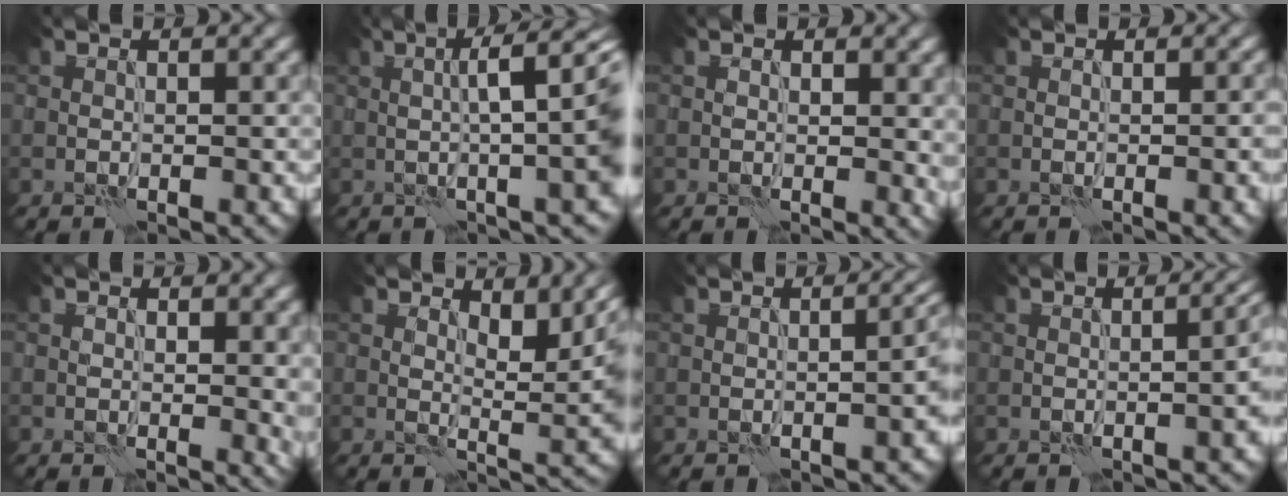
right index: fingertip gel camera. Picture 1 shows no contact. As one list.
[{"total": 9.1, "force": [1.4, 2.5, 8.6], "torque": [-0.086, 0.021, 0.013]}, {"total": 2.2, "force": [0.4, 1.2, 1.8], "torque": [-0.022, -0.003, 0.007]}, {"total": 2.0, "force": [-0.2, 0.5, 1.9], "torque": [-0.025, -0.001, -0.002]}, {"total": 2.9, "force": [0.4, 1.4, 2.5], "torque": [-0.030, -0.004, 0.008]}, {"total": 5.2, "force": [2.0, 1.4, 4.6], "torque": [-0.063, -0.002, 0.032]}, {"total": 4.9, "force": [-0.3, 2.2, 4.4], "torque": [-0.023, 0.008, 0.002]}, {"total": 5.6, "force": [-0.3, 2.6, 4.9], "torque": [-0.019, 0.016, -0.001]}]